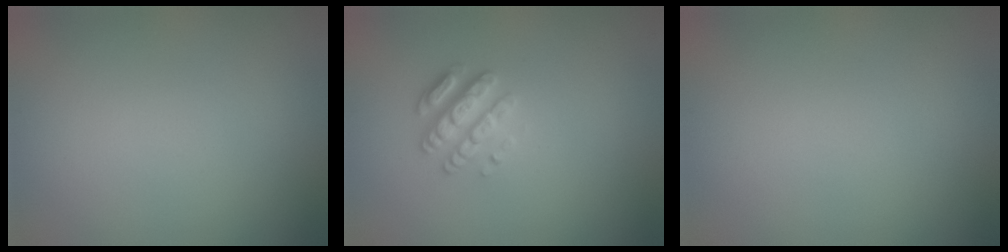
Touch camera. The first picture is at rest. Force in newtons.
{"total": 2.8, "press": 2.7, "slide": 0.6}
{"total": 0.0}